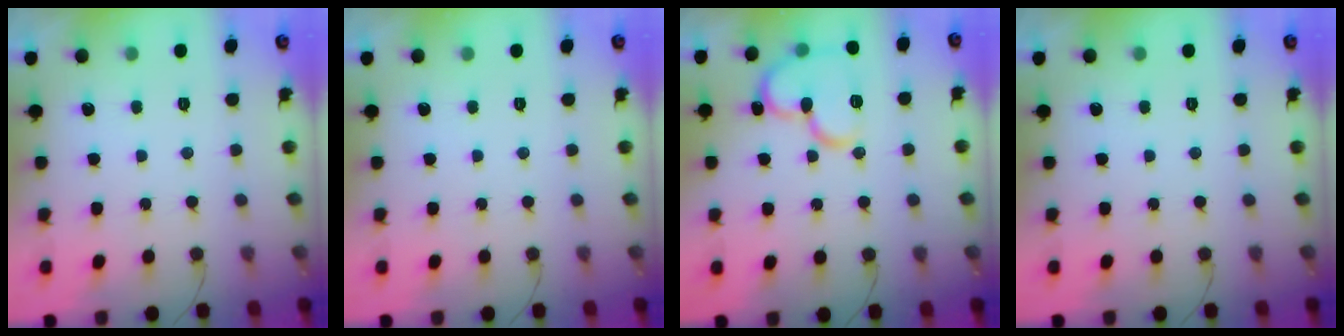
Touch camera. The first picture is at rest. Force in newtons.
{"total": 0.0}
{"total": 14.5, "press": 14.3, "slide": 2.1}
{"total": 0.0}